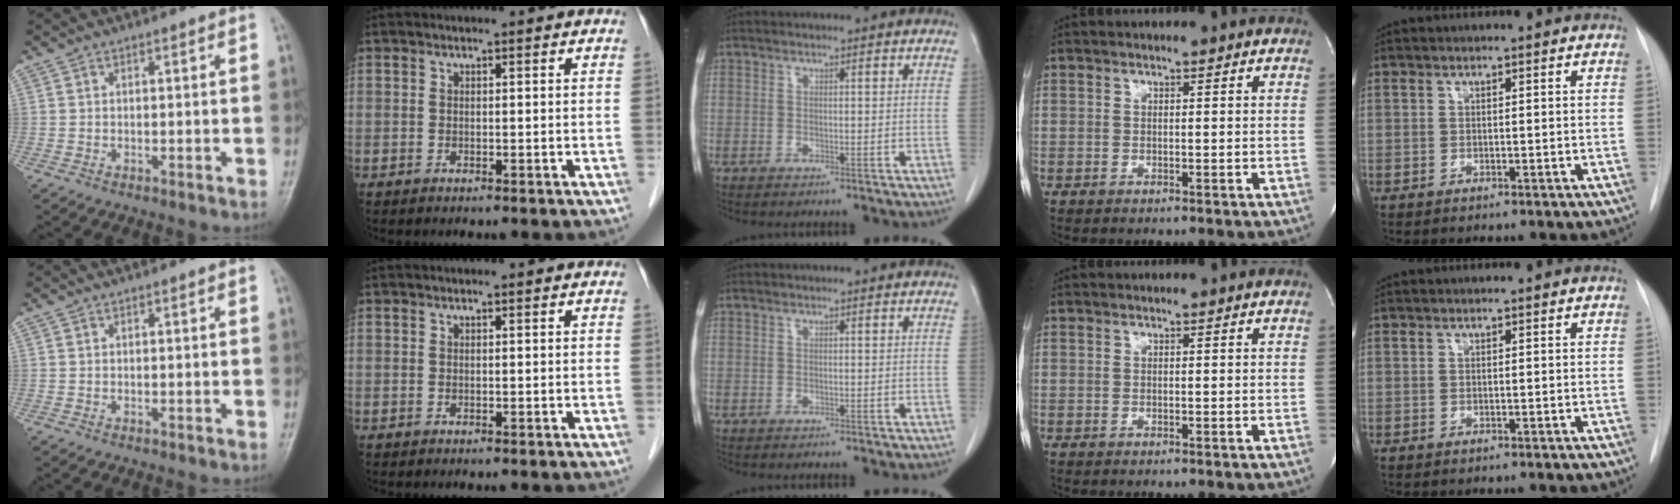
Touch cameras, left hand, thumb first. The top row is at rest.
{}